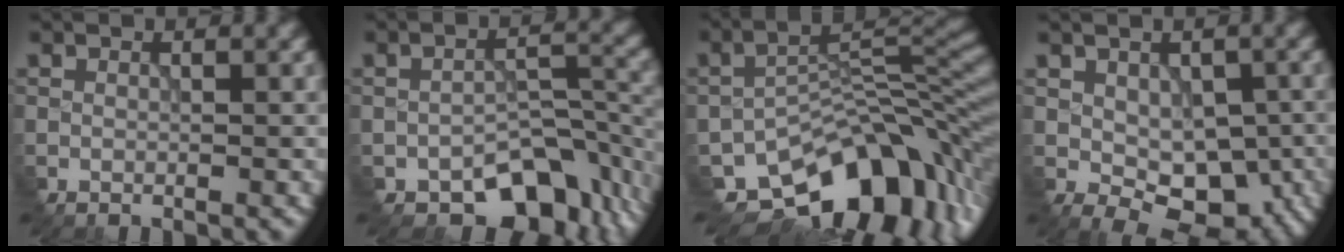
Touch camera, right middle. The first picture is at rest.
{"total": 8.2, "force": [-5.3, 4.4, 4.4], "torque": [-0.040, -0.014, -0.082]}
{"total": 12.1, "force": [-7.6, 6.6, 6.7], "torque": [-0.100, -0.009, -0.124]}
{"total": 6.4, "force": [-1.3, 4.2, 4.7], "torque": [-0.075, -0.014, -0.013]}